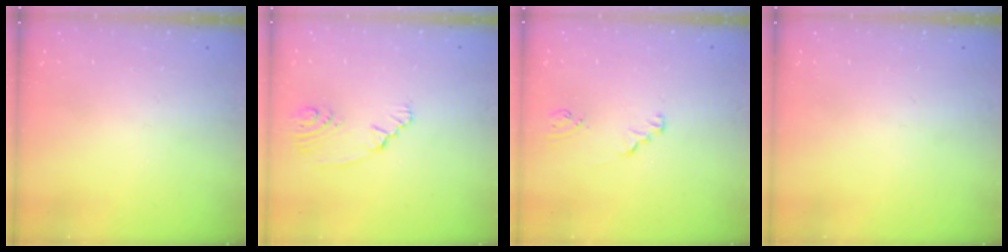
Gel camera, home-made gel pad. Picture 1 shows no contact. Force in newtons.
{"total": 2.8, "press": 2.3, "slide": 1.7}
{"total": 1.4, "press": 1.4, "slide": 0.1}
{"total": 0.0}